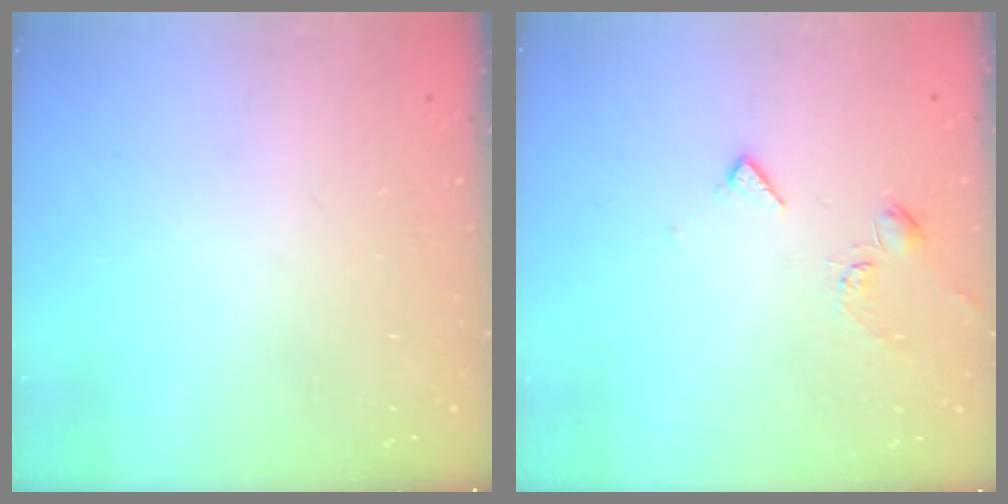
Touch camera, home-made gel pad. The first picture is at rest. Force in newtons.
{"total": 3.9, "press": 3.9, "slide": 0.6}